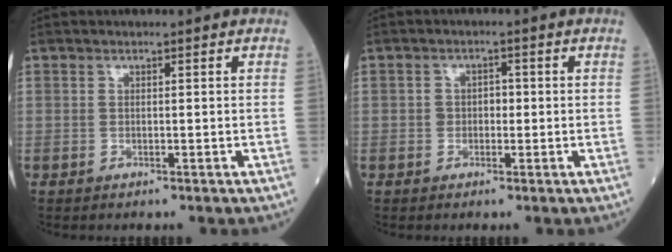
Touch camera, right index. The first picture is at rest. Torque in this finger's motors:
{"motor_torque": [0.29, -0.02, 0.12, 0.02]}